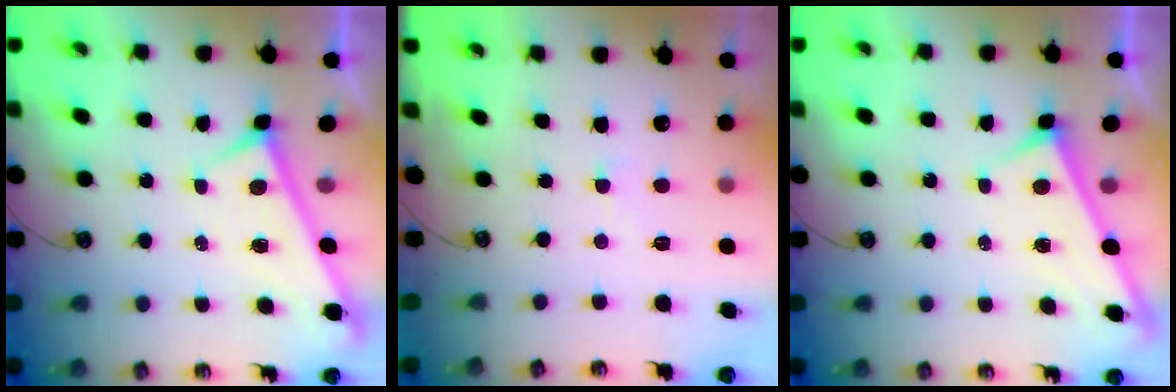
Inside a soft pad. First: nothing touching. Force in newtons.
{"total": 3.4, "press": 3.4, "slide": 0.4}
{"total": 3.0, "press": 3.0, "slide": 0.1}